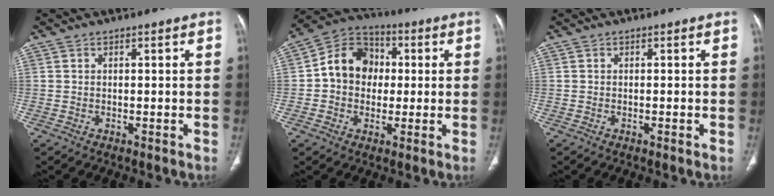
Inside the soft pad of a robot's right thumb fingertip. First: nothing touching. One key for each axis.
{"total": 11.6, "fx": 0.7, "fy": 9.7, "fz": 6.3, "tx": -0.075, "ty": 0.028, "tz": -0.001}
{"total": 0.8, "fx": -0.2, "fy": 0.1, "fz": 0.7, "tx": -0.014, "ty": -0.002, "tz": -0.002}